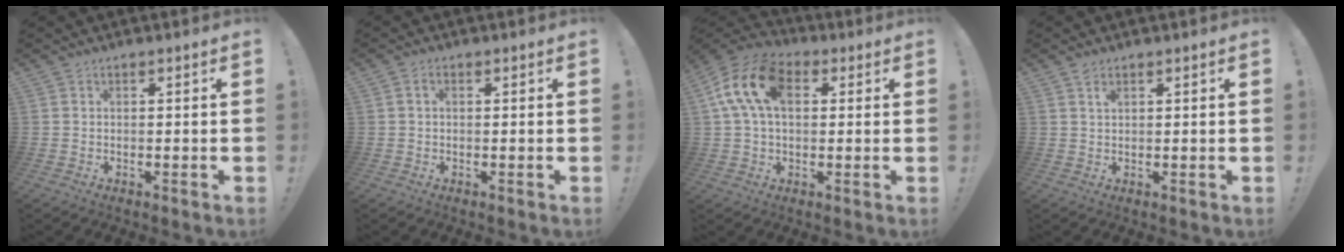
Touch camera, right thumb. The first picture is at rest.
{"total": 1.4, "force": [0.2, 0.8, 1.1], "torque": [-0.020, 0.002, 0.002]}
{"total": 16.4, "force": [3.9, 10.3, 12.1], "torque": [-0.238, 0.014, 0.071]}
{"total": 1.9, "force": [1.2, 0.8, 1.2], "torque": [-0.025, 0.001, 0.021]}